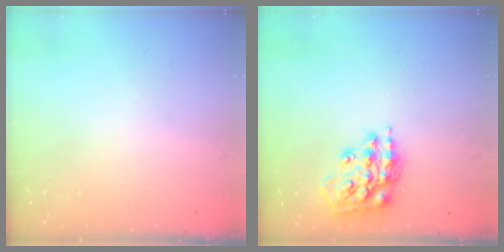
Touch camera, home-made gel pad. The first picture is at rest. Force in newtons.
{"total": 16.3, "press": 16.2, "slide": 1.1}